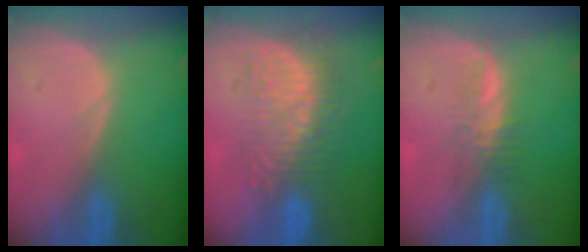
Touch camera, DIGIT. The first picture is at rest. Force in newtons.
{"total": 9.1, "press": 8.4, "slide": 3.5}
{"total": 2.3, "press": 2.2, "slide": 0.6}